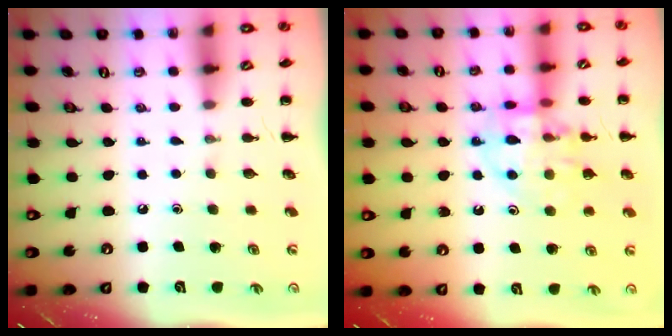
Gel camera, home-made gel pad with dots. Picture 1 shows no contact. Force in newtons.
{"total": 13.5, "press": 13.4, "slide": 1.6}